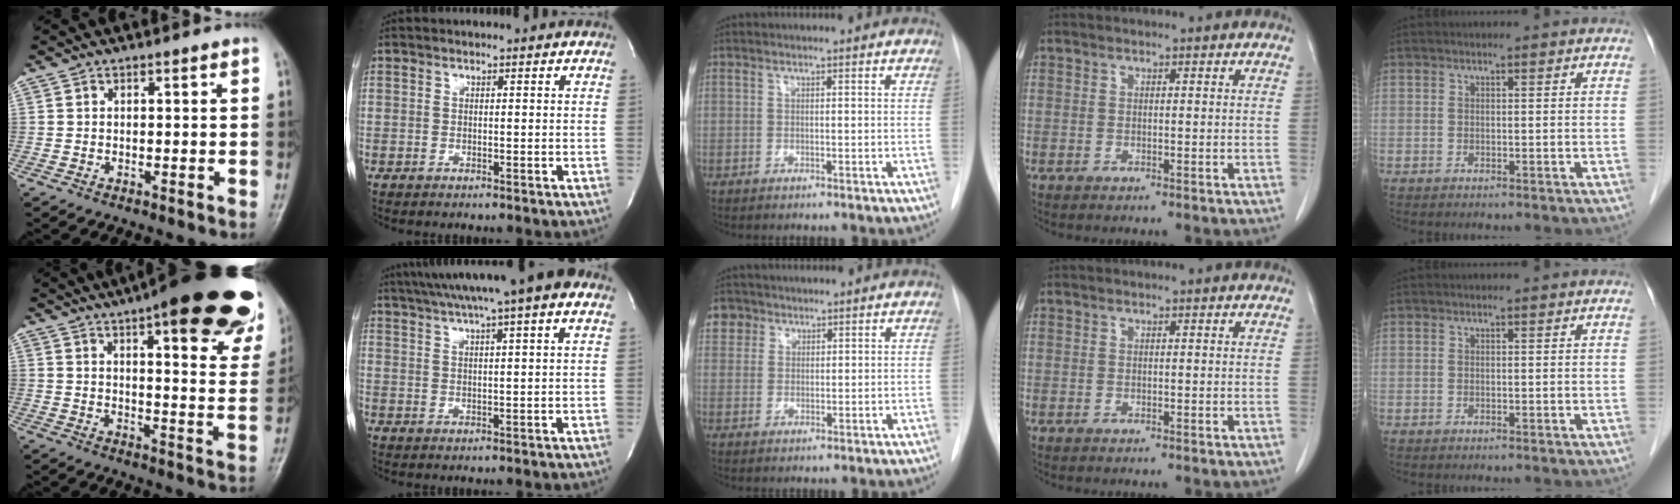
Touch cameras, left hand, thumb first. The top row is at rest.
{"thumb": {"total": 28.4, "force": [17.8, 7.6, 20.8], "torque": [-0.222, -0.046, 0.220]}, "index": {"total": 12.9, "force": [9.2, 0.4, 9.0], "torque": [-0.151, 0.039, 0.126]}, "middle": {"total": 3.8, "force": [2.1, 3.1, 0.3], "torque": [0.002, 0.010, 0.038]}}